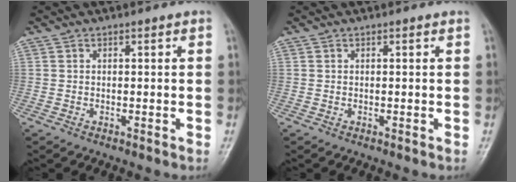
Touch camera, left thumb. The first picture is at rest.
{"total": 0.0}